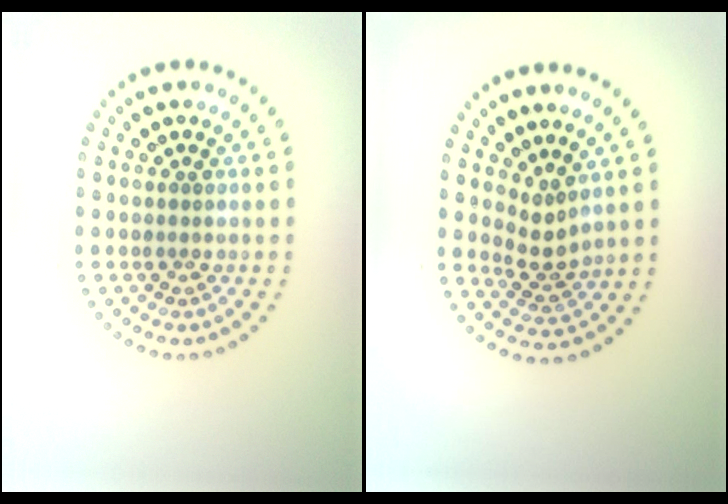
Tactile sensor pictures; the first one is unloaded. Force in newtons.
{"total": 2.4, "press": 1.5, "slide": 1.8}